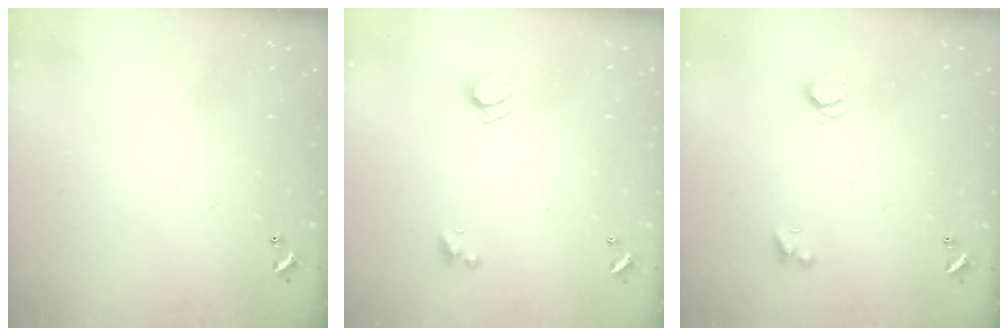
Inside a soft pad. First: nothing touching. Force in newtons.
{"total": 2.3, "press": 2.3, "slide": 0.2}
{"total": 1.7, "press": 1.7, "slide": 0.4}